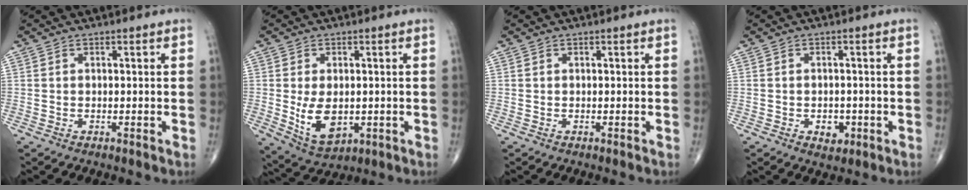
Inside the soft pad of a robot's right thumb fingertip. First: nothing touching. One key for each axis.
{"total": 8.3, "fx": -0.8, "fy": 5.0, "fz": 6.5, "tx": -0.100, "ty": -0.014, "tz": 0.002}
{"total": 0.0}
{"total": 3.1, "fx": -1.1, "fy": 2.2, "fz": 2.0, "tx": -0.014, "ty": 0.003, "tz": -0.010}